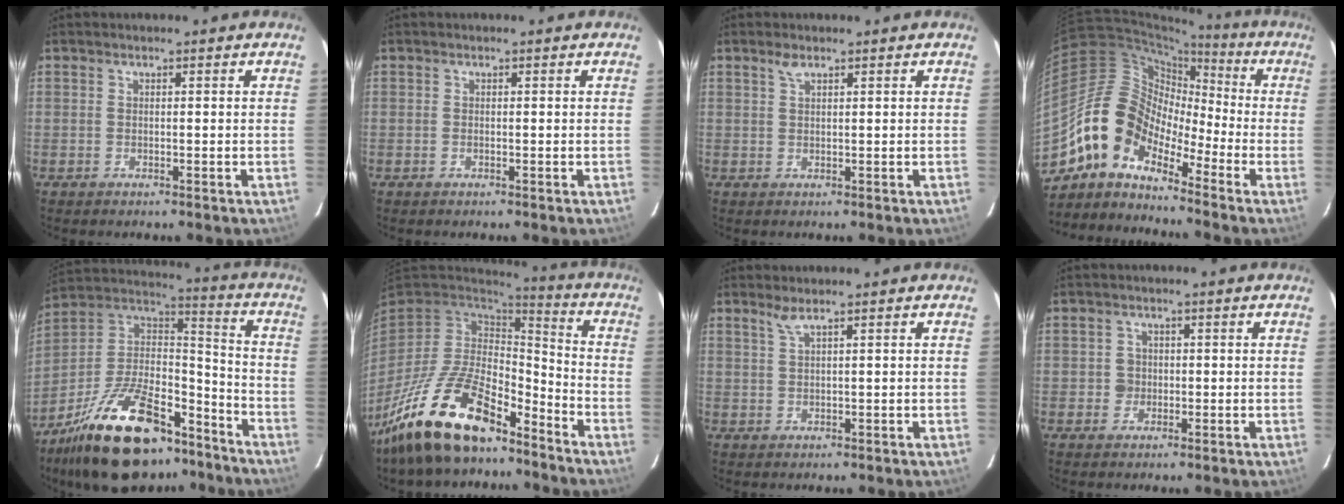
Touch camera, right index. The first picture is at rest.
{"total": 0.0}
{"total": 1.4, "force": [1.0, 0.5, 0.8], "torque": [-0.016, 0.004, 0.018]}
{"total": 11.0, "force": [-7.7, 6.2, 4.8], "torque": [-0.085, 0.033, -0.172]}
{"total": 27.6, "force": [-18.9, 12.0, 16.1], "torque": [-0.309, 0.011, -0.294]}
{"total": 20.8, "force": [-14.7, 7.7, 12.5], "torque": [-0.261, -0.021, -0.262]}
{"total": 1.5, "force": [1.0, -0.4, 1.0], "torque": [-0.020, -0.002, 0.021]}
{"total": 2.2, "force": [-0.3, 2.2, 0.2], "torque": [-0.002, 0.005, -0.004]}